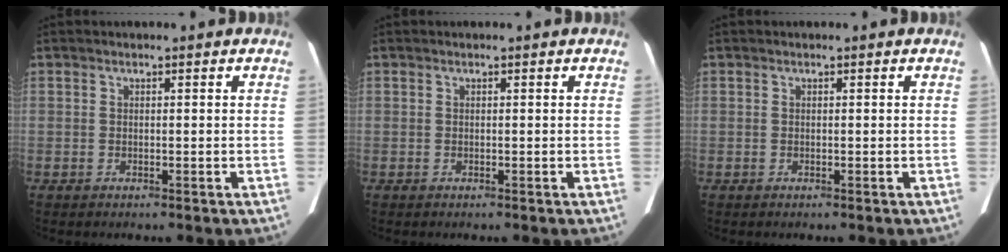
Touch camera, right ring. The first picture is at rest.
{"total": 0.0}
{"total": 0.0}